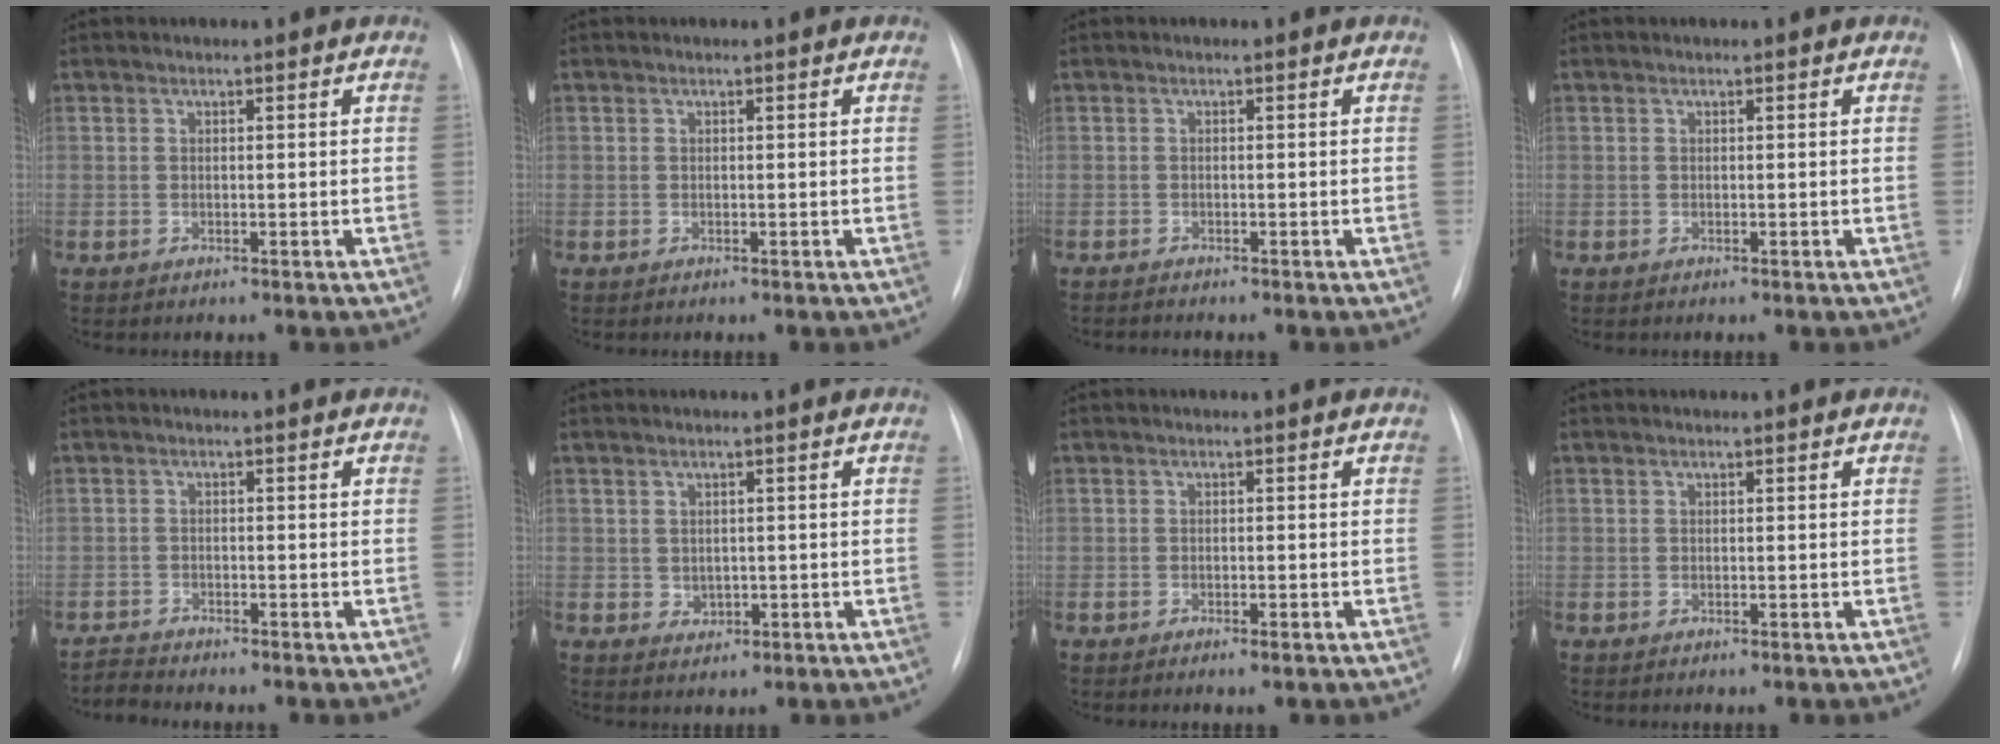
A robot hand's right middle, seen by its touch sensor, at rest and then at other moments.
{"total": 0.0}
{"total": 0.7, "force": [-0.7, -0.1, -0.1], "torque": [-0.002, -0.005, -0.013]}
{"total": 0.0}
{"total": 2.0, "force": [-1.8, -0.3, -0.8], "torque": [0.016, -0.015, -0.035]}
{"total": 1.7, "force": [-0.1, 1.5, 0.8], "torque": [-0.014, 0.000, 0.007]}
{"total": 1.4, "force": [-0.9, 0.3, 1.1], "torque": [-0.021, -0.001, -0.013]}
{"total": 0.0}